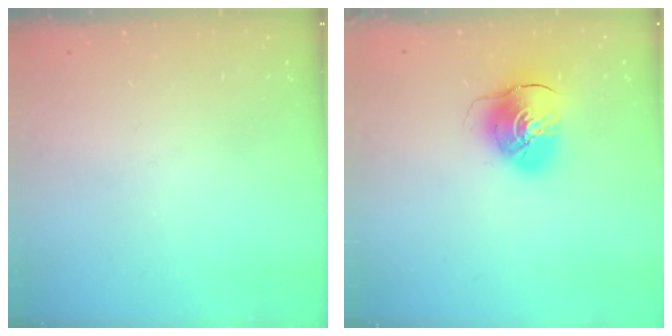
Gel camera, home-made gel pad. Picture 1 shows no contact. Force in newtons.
{"total": 9.4, "press": 9.3, "slide": 1.3}